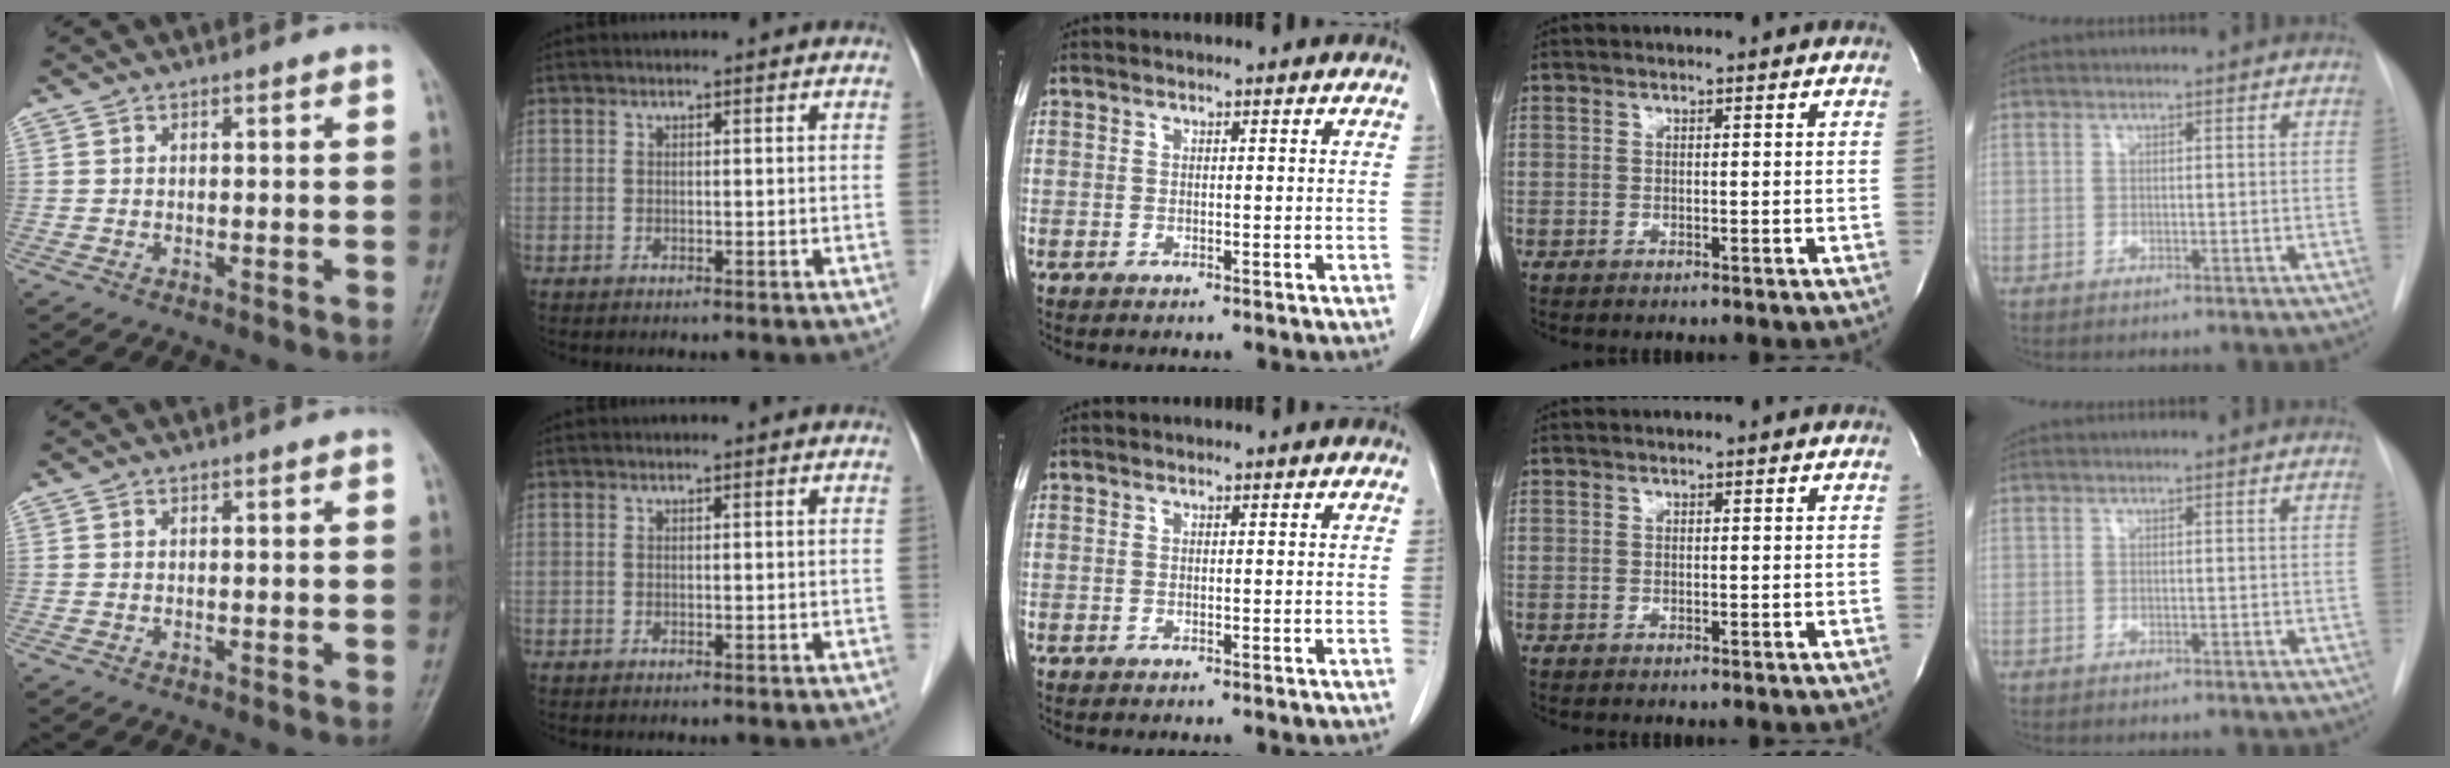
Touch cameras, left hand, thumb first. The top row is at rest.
{}